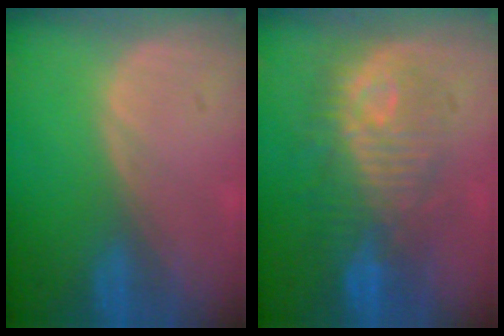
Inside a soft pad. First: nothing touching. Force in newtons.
{"total": 9.7, "press": 9.7, "slide": 0.7}